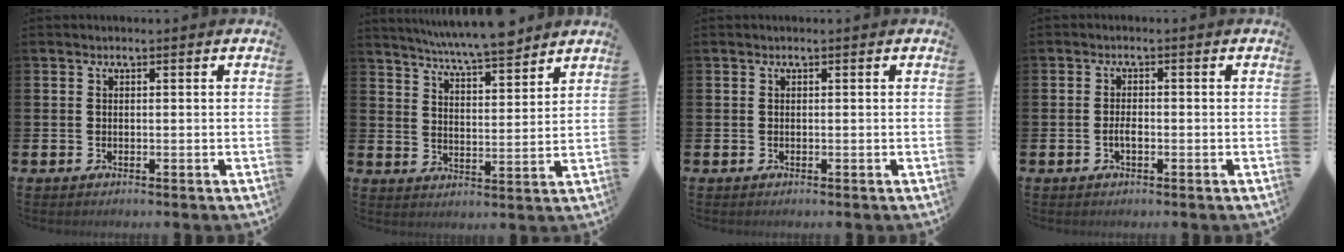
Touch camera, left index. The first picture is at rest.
{"total": 7.4, "force": [7.1, 0.3, 2.1], "torque": [-0.060, -0.040, 0.126]}
{"total": 0.0}
{"total": 1.7, "force": [-0.6, 0.7, 1.5], "torque": [-0.028, 0.002, -0.012]}